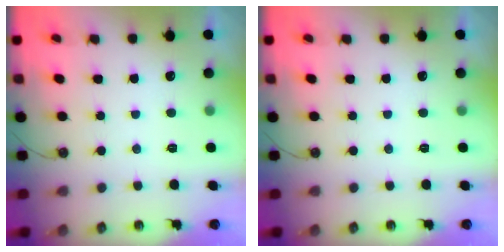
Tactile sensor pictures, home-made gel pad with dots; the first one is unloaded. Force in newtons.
{"total": 0.0}